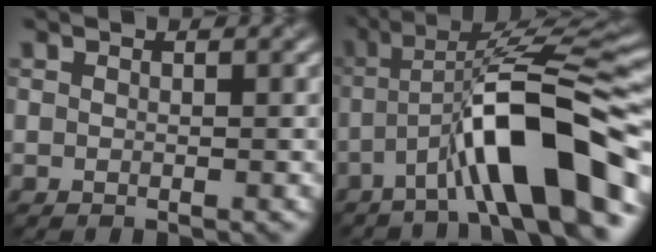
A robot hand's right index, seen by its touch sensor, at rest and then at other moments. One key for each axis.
{"total": 10.9, "fx": -4.6, "fy": 2.1, "fz": 9.7, "tx": -0.147, "ty": 0.020, "tz": -0.080}